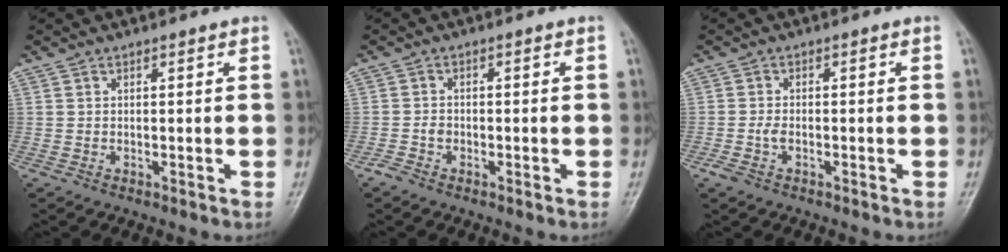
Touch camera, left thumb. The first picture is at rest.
{"total": 2.1, "force": [-1.4, 1.2, 0.9], "torque": [-0.025, 0.007, -0.029]}
{"total": 2.5, "force": [-1.2, 1.3, 1.8], "torque": [-0.051, 0.007, -0.025]}